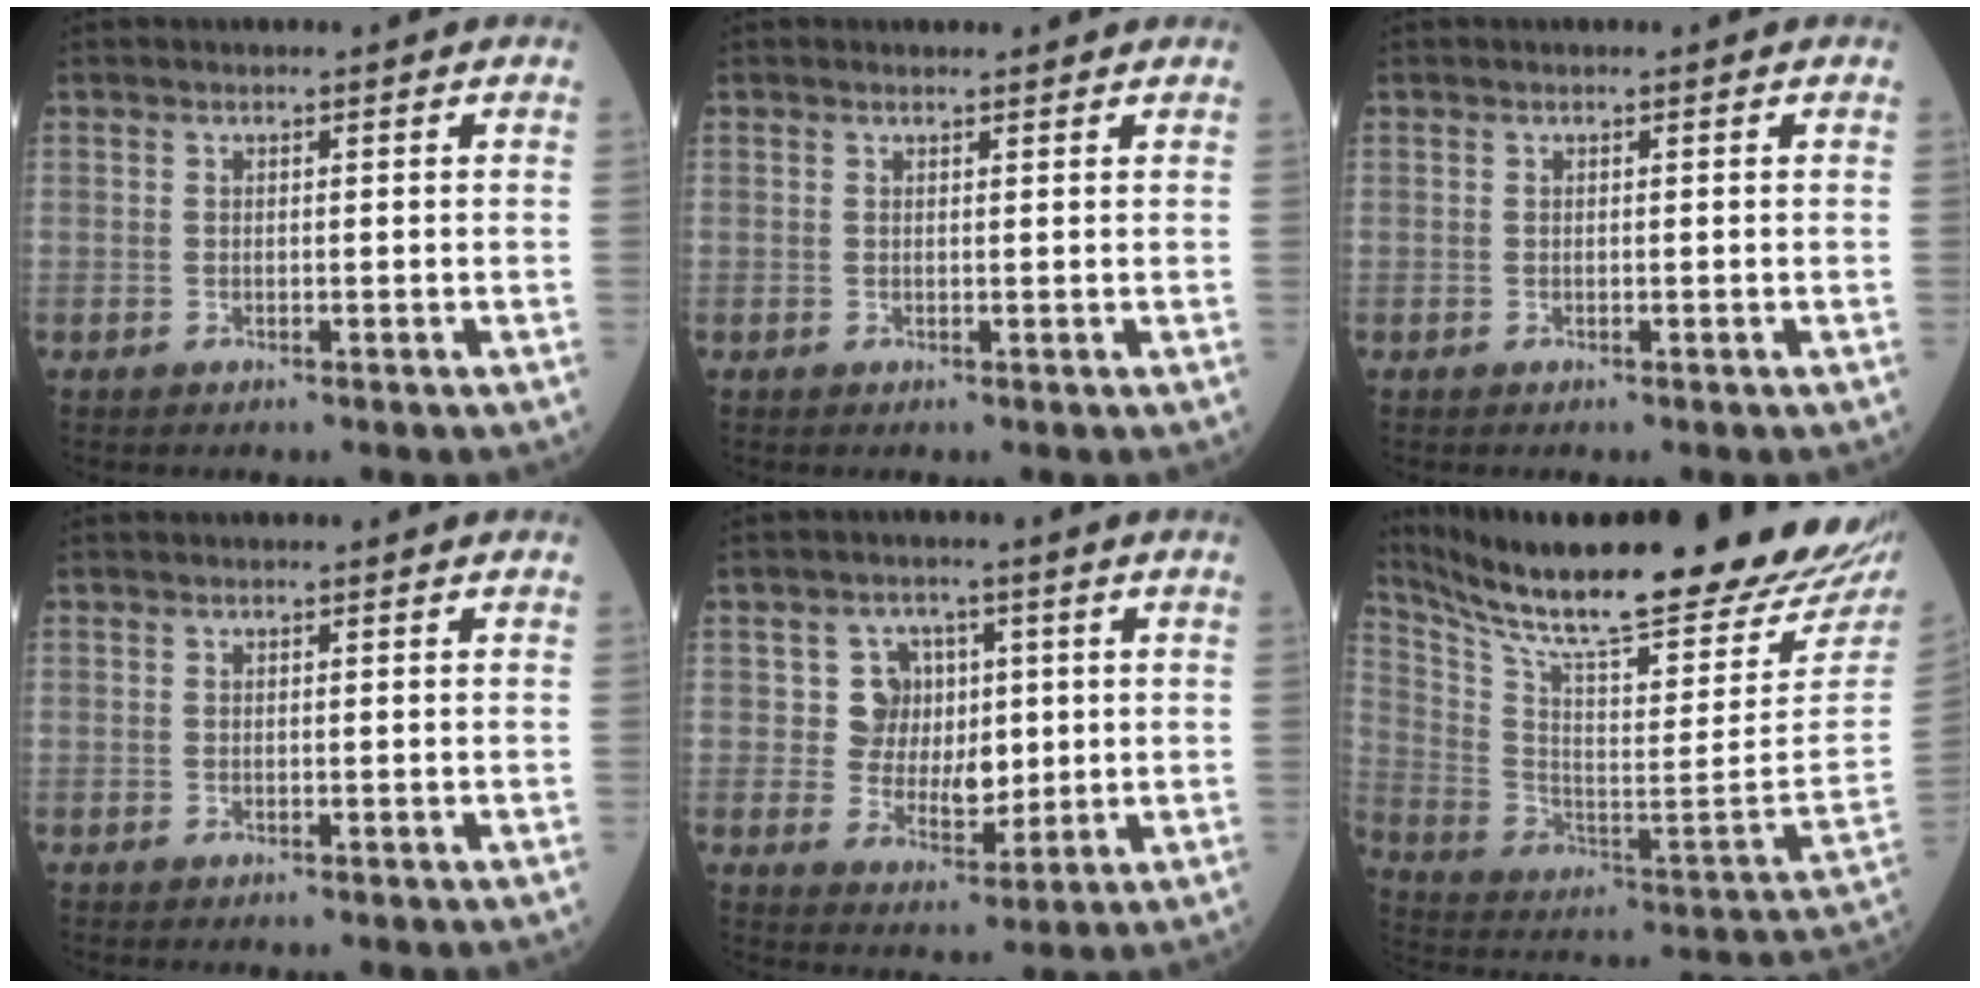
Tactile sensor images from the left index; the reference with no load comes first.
{"total": 1.6, "force": [1.6, 0.2, 0.2], "torque": [-0.014, 0.002, 0.020]}
{"total": 0.0}
{"total": 0.0}
{"total": 6.6, "force": [1.6, 6.1, 2.2], "torque": [-0.032, 0.009, 0.033]}
{"total": 31.5, "force": [27.1, 2.3, 15.9], "torque": [-0.285, -0.098, 0.392]}